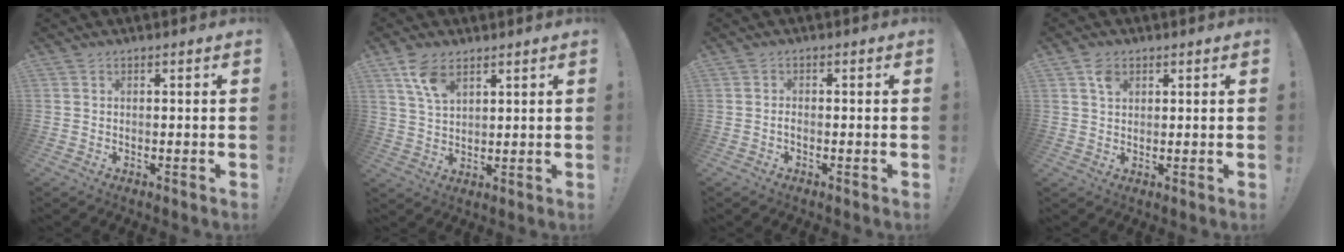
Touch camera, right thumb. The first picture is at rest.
{"total": 7.5, "force": [4.6, 3.7, 4.6], "torque": [-0.091, -0.014, 0.088]}
{"total": 1.1, "force": [-0.7, 0.4, 0.7], "torque": [-0.017, 0.005, -0.012]}
{"total": 3.2, "force": [1.5, 2.3, 1.7], "torque": [-0.028, 0.001, 0.027]}